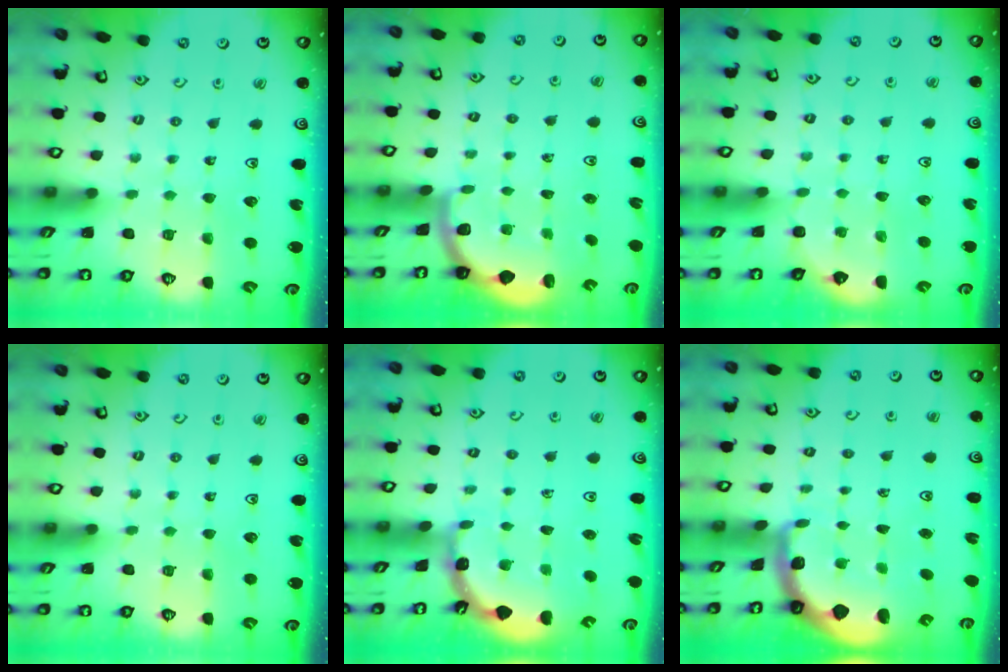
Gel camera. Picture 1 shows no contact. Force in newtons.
{"total": 1.7, "press": 1.7, "slide": 0.3}
{"total": 1.7, "press": 1.7, "slide": 0.1}
{"total": 0.0}
{"total": 1.9, "press": 1.9, "slide": 0.0}
{"total": 1.7, "press": 1.7, "slide": 0.3}